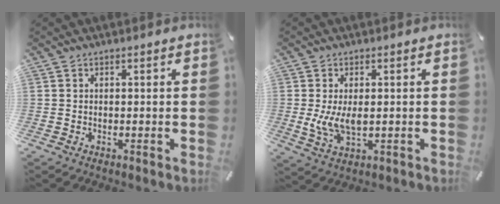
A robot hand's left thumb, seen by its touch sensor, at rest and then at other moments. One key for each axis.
{"total": 6.6, "fx": -0.1, "fy": 3.8, "fz": 5.5, "tx": -0.119, "ty": -0.004, "tz": -0.005}